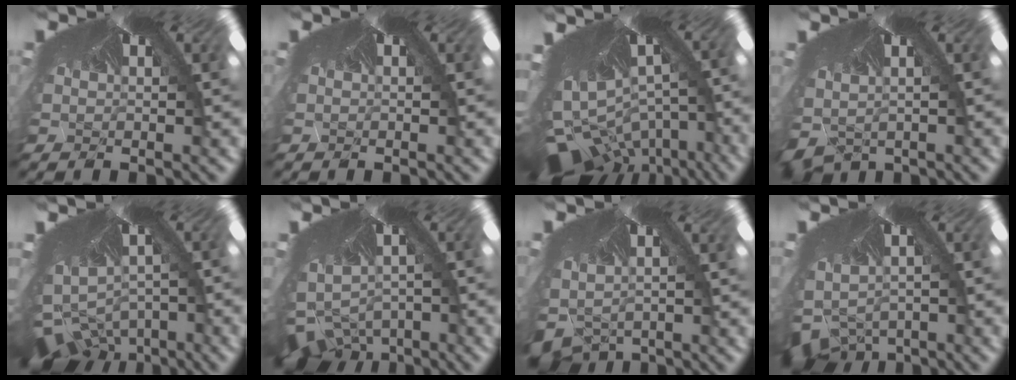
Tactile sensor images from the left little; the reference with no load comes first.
{"total": 0.0}
{"total": 7.9, "force": [-7.7, 1.6, 0.5], "torque": [-0.018, -0.095, -0.083]}
{"total": 3.9, "force": [-3.8, -0.3, -1.0], "torque": [-0.008, -0.048, -0.030]}
{"total": 7.6, "force": [-7.5, 1.2, -0.2], "torque": [0.015, -0.084, -0.086]}
{"total": 7.6, "force": [-7.6, 0.7, -0.8], "torque": [0.016, -0.094, -0.084]}
{"total": 5.7, "force": [-5.5, -0.3, -1.5], "torque": [0.000, -0.064, -0.058]}
{"total": 7.1, "force": [-7.0, 0.2, -1.3], "torque": [-0.001, -0.088, -0.079]}